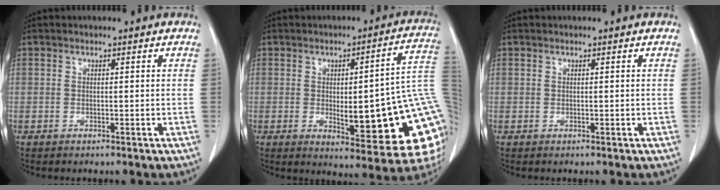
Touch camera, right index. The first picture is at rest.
{"total": 21.4, "force": [-1.9, 3.9, 20.9], "torque": [-0.186, 0.012, -0.011]}
{"total": 0.0}